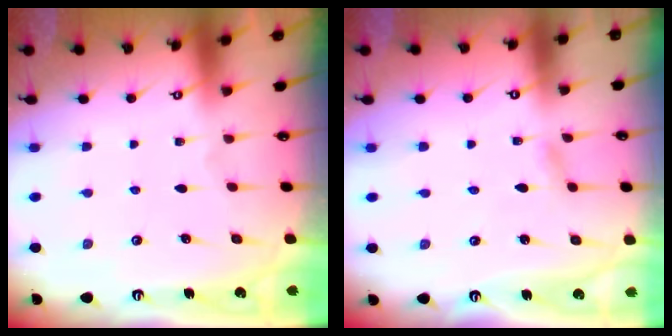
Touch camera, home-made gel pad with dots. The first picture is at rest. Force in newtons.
{"total": 1.7, "press": 1.7, "slide": 0.1}